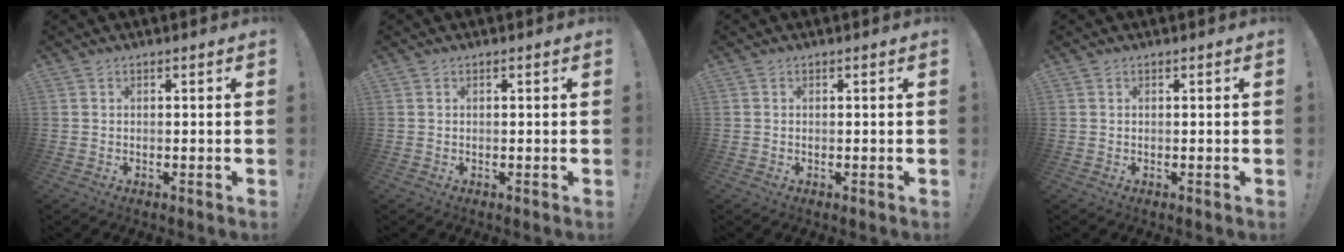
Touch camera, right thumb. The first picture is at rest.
{"total": 0.0}
{"total": 0.0}
{"total": 0.0}